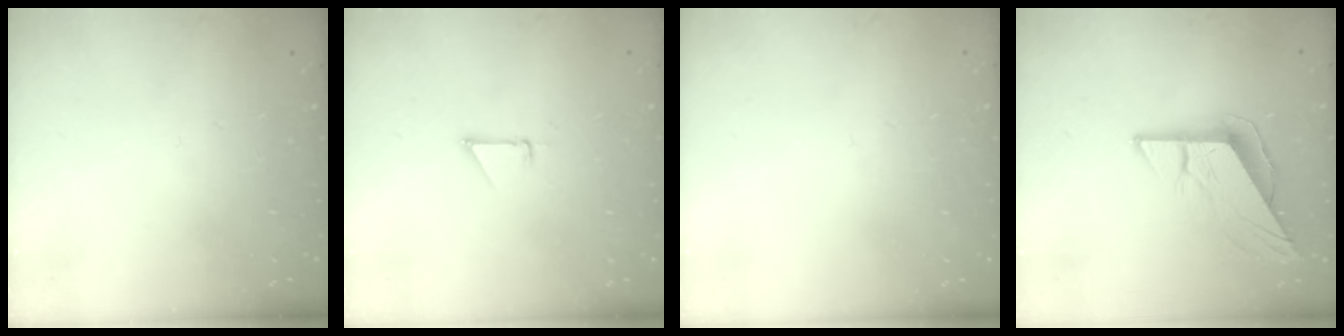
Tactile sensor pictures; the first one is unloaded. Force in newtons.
{"total": 1.5, "press": 1.5, "slide": 0.0}
{"total": 1.5, "press": 1.5, "slide": 0.1}
{"total": 9.4, "press": 9.4, "slide": 0.4}